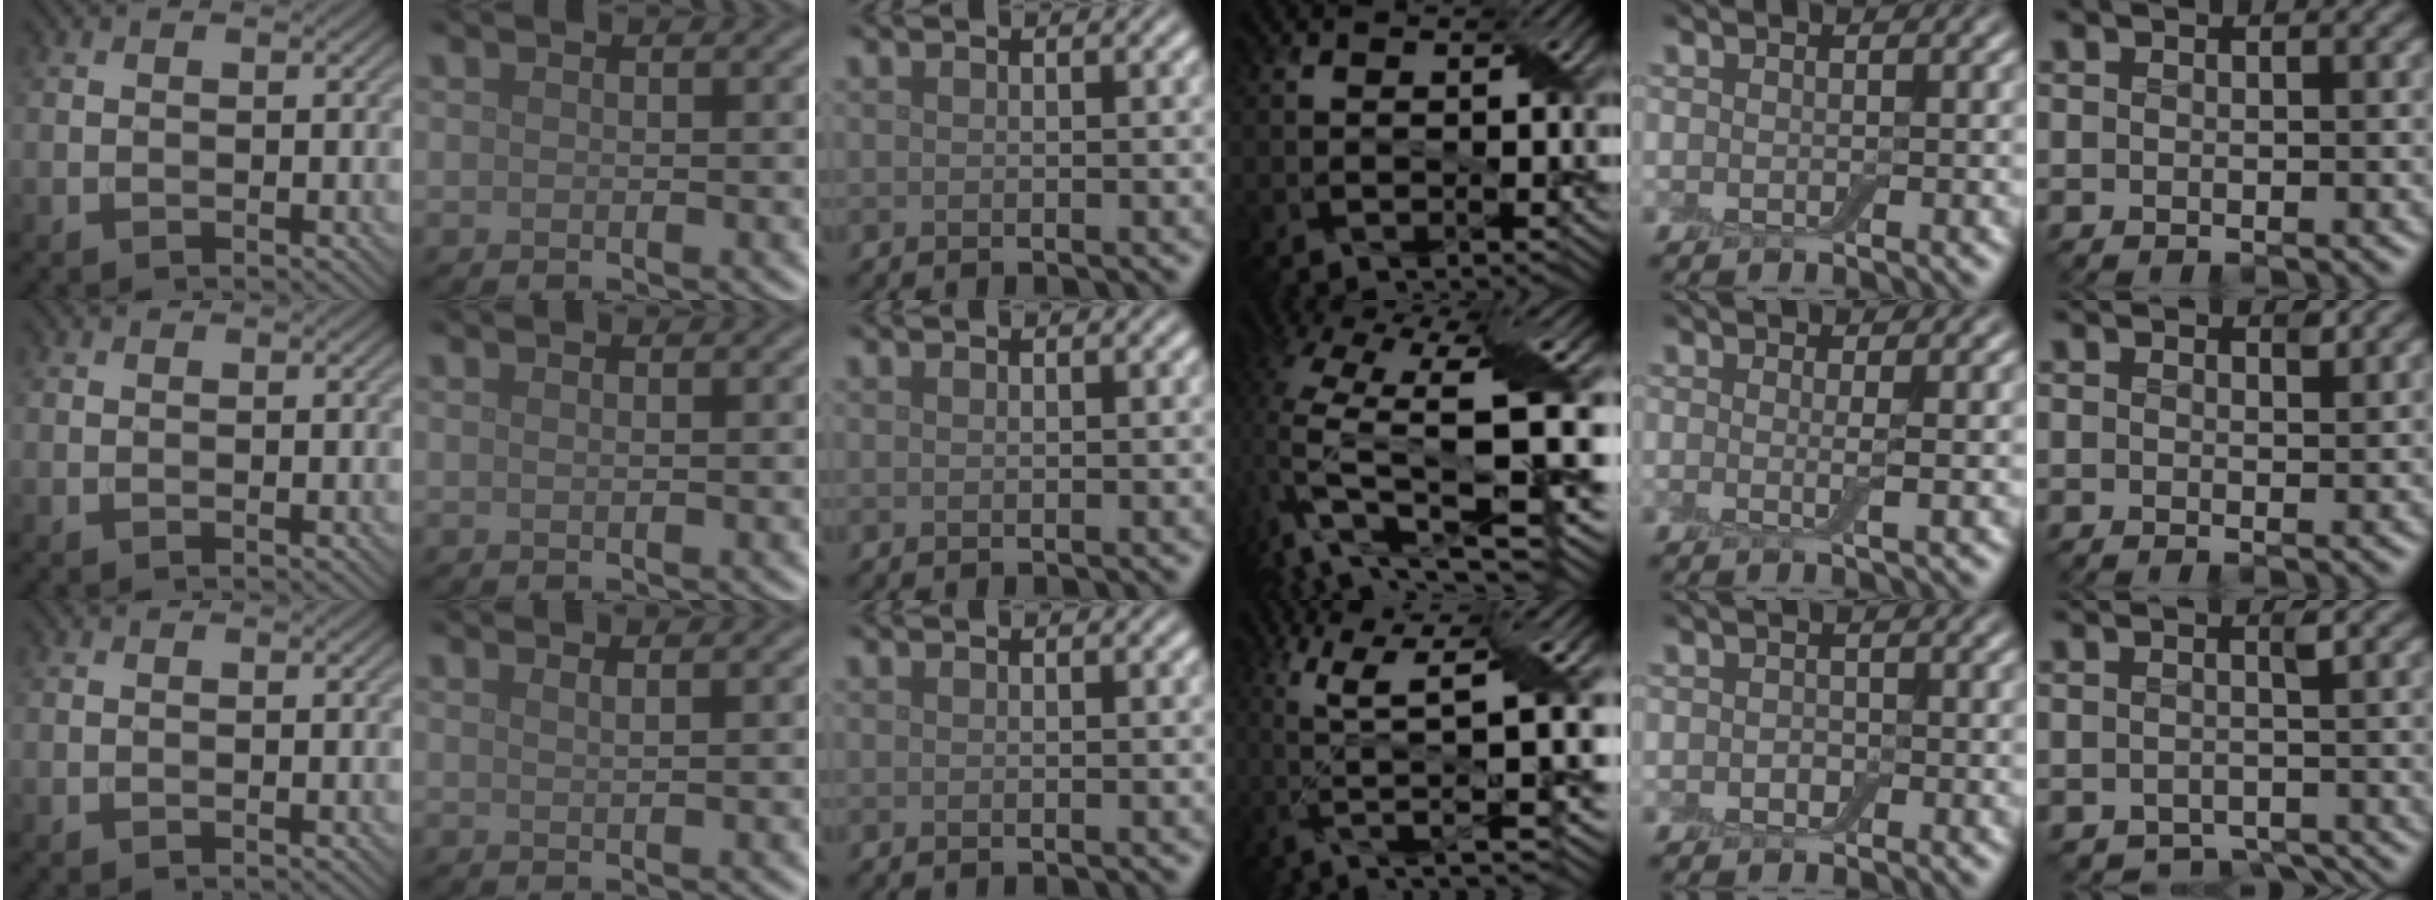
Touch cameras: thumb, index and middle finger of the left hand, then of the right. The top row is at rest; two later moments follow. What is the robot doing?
{"motion": "peel", "object": "bubble wrap"}